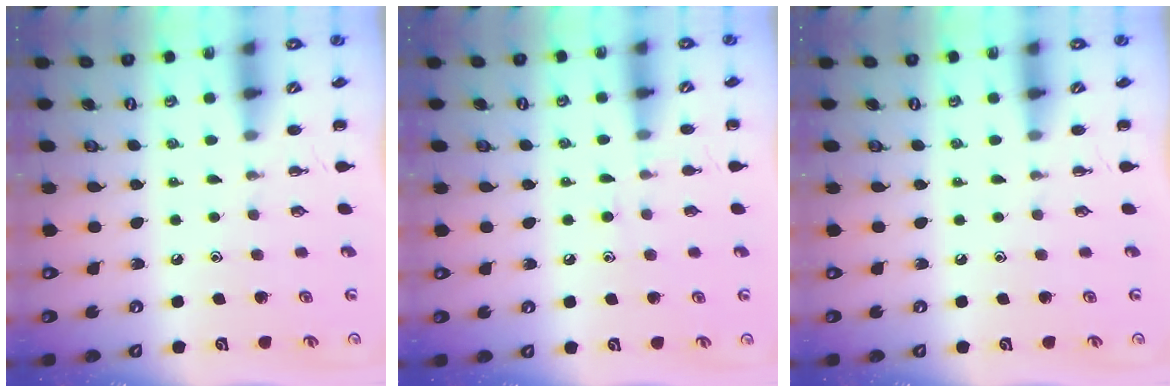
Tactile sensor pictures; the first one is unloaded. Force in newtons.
{"total": 6.3, "press": 6.0, "slide": 2.0}
{"total": 0.0}